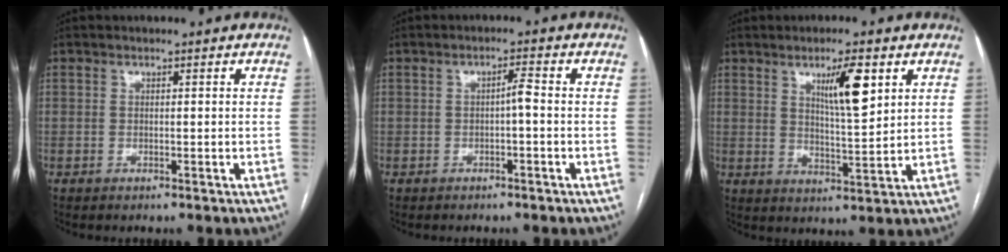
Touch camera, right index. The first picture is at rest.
{"total": 1.8, "force": [-0.3, 0.2, 1.8], "torque": [-0.027, 0.005, -0.006]}
{"total": 7.6, "force": [3.5, 0.9, 6.6], "torque": [-0.113, -0.006, 0.060]}